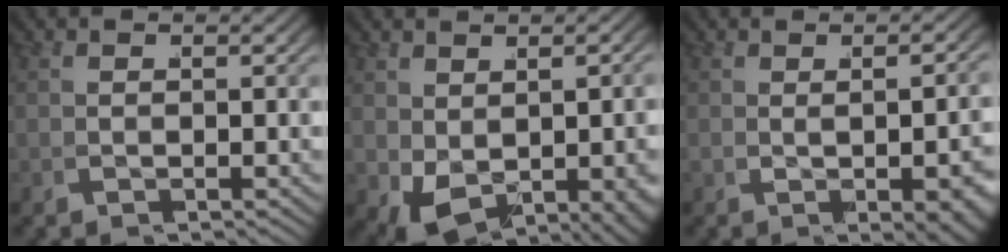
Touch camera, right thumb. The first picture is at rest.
{"total": 4.7, "force": [-1.0, 2.7, 3.8], "torque": [-0.057, -0.028, 0.010]}
{"total": 3.4, "force": [-0.3, 0.8, 3.3], "torque": [-0.027, 0.006, 0.000]}